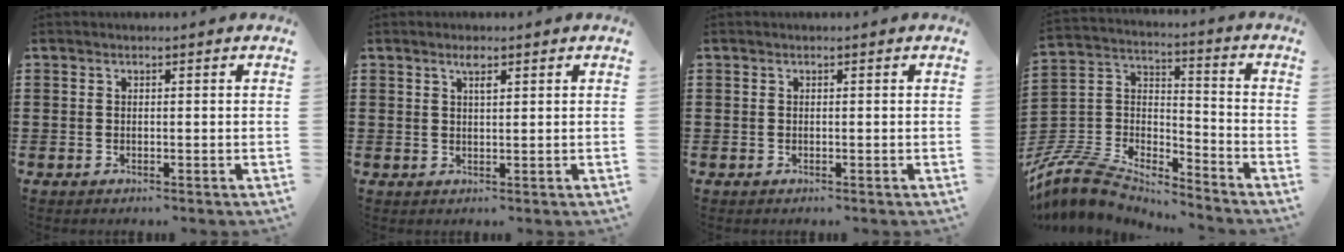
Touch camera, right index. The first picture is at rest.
{"total": 2.1, "force": [1.3, 0.4, 1.6], "torque": [-0.026, -0.001, 0.019]}
{"total": 0.0}
{"total": 9.2, "force": [-8.4, 2.5, 2.8], "torque": [-0.078, 0.002, -0.172]}